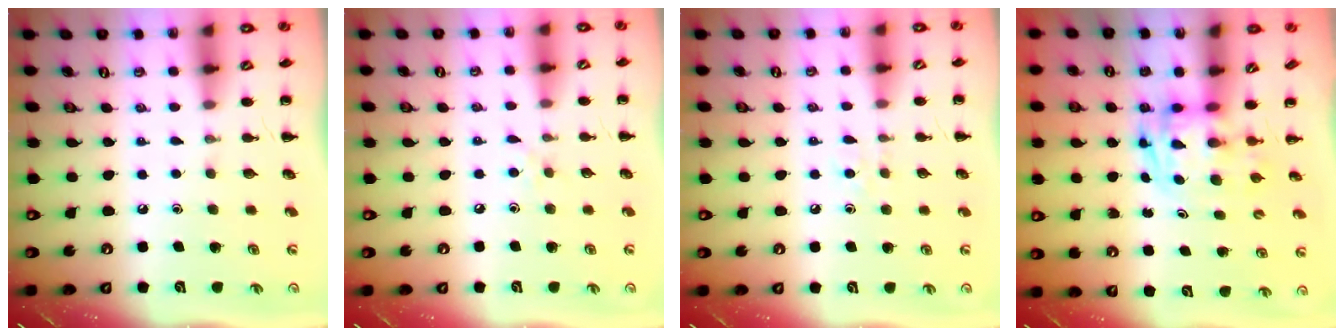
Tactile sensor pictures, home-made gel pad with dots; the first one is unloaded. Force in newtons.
{"total": 3.5, "press": 3.2, "slide": 1.5}
{"total": 4.1, "press": 3.8, "slide": 1.4}
{"total": 2.8, "press": 2.7, "slide": 0.5}